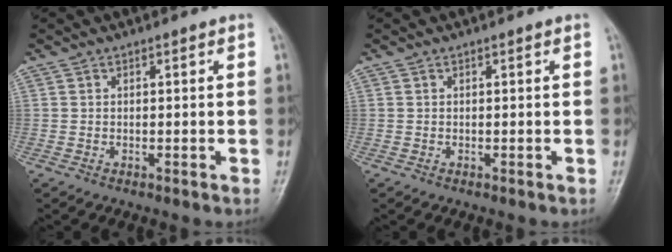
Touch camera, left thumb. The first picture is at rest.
{"total": 0.0}